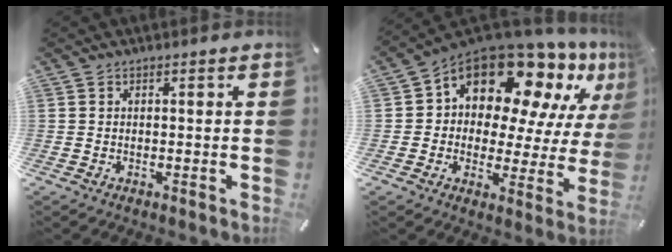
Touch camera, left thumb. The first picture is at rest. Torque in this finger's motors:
{"motor_torque": [1.28, 0.69, 1.71, -0.13, 0.13]}